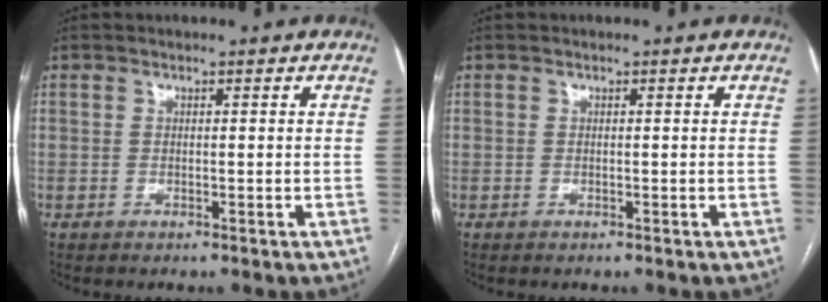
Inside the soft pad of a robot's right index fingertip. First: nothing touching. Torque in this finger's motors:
{"motor_torque": [0.00, 0.00, 0.00, 0.01]}